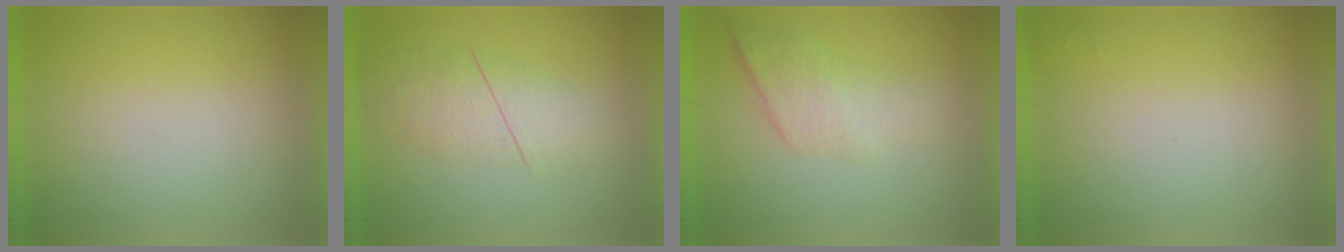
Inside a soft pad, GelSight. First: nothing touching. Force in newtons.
{"total": 2.7}
{"total": 2.2}
{"total": 1.1}